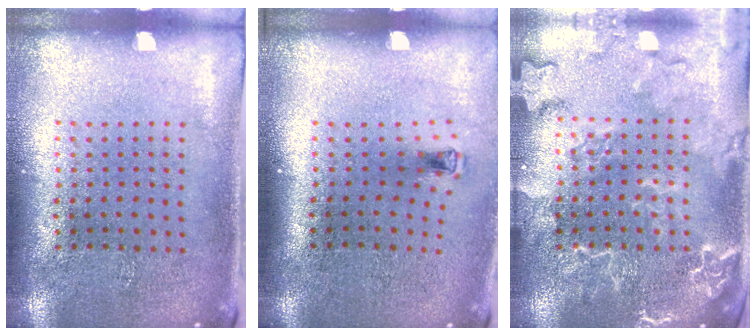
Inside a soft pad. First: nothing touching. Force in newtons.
{"total": 0.6, "press": 0.3, "slide": 0.6}
{"total": 2.4, "press": 2.3, "slide": 0.5}